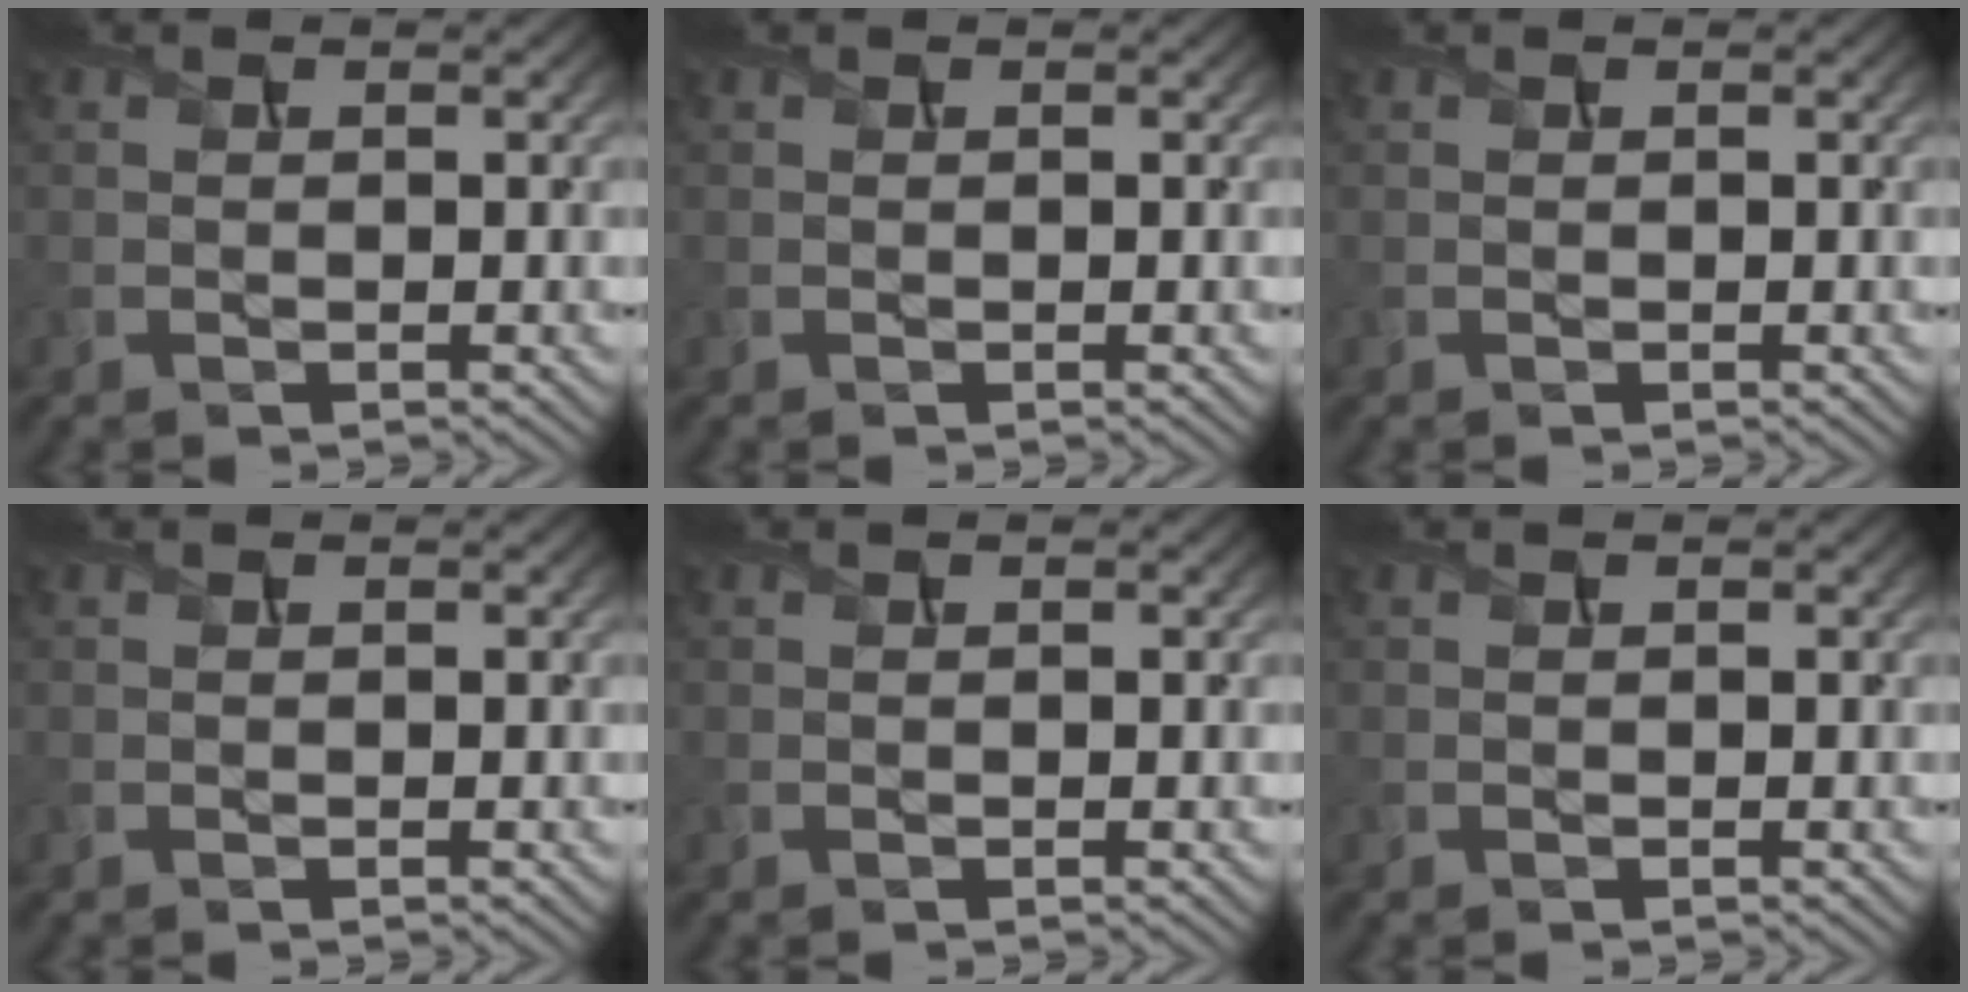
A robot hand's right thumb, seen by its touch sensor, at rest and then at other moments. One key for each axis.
{"total": 0.0}
{"total": 0.0}
{"total": 0.0}
{"total": 0.0}
{"total": 0.0}